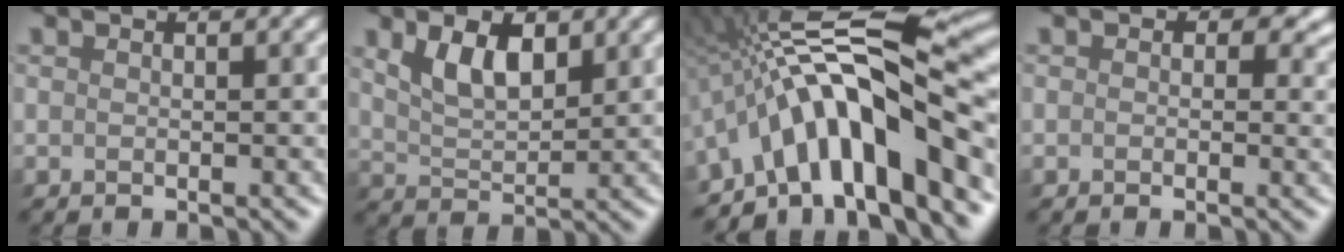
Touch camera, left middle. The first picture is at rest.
{"total": 3.7, "force": [2.3, 1.7, 2.3], "torque": [-0.050, 0.008, 0.047]}
{"total": 14.2, "force": [-5.3, 4.4, 12.4], "torque": [-0.173, 0.038, -0.090]}
{"total": 3.8, "force": [1.0, 2.9, 2.3], "torque": [-0.012, 0.012, 0.001]}